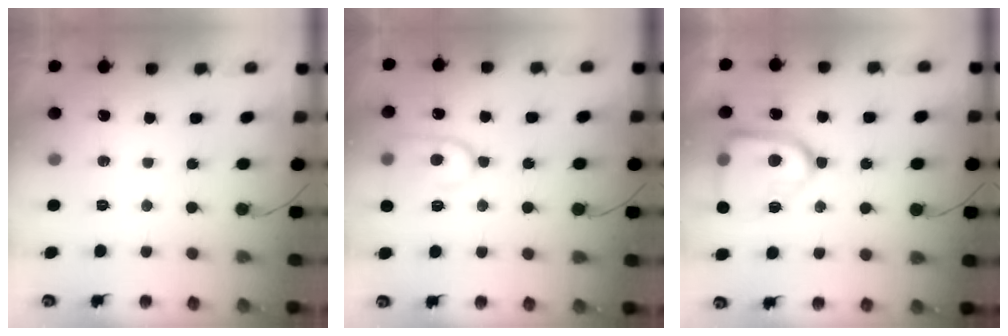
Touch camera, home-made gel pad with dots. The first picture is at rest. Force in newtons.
{"total": 12.4, "press": 12.4, "slide": 1.2}
{"total": 19.2, "press": 19.1, "slide": 1.7}